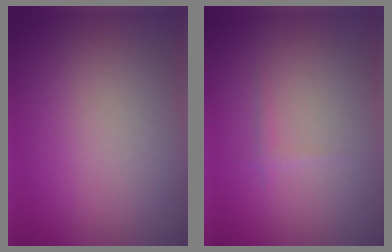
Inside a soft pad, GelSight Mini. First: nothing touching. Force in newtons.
{"total": 0.6, "press": 0.6, "slide": 0.0}